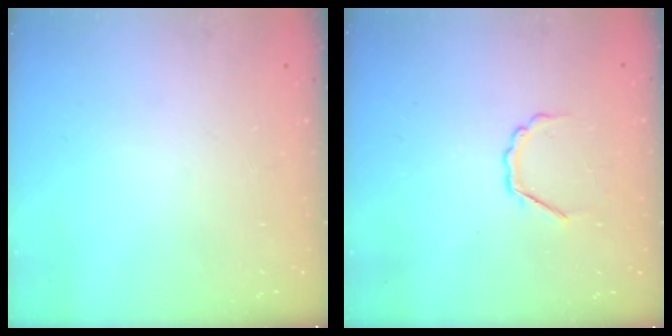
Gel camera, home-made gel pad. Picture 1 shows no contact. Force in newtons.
{"total": 3.7, "press": 3.6, "slide": 0.8}